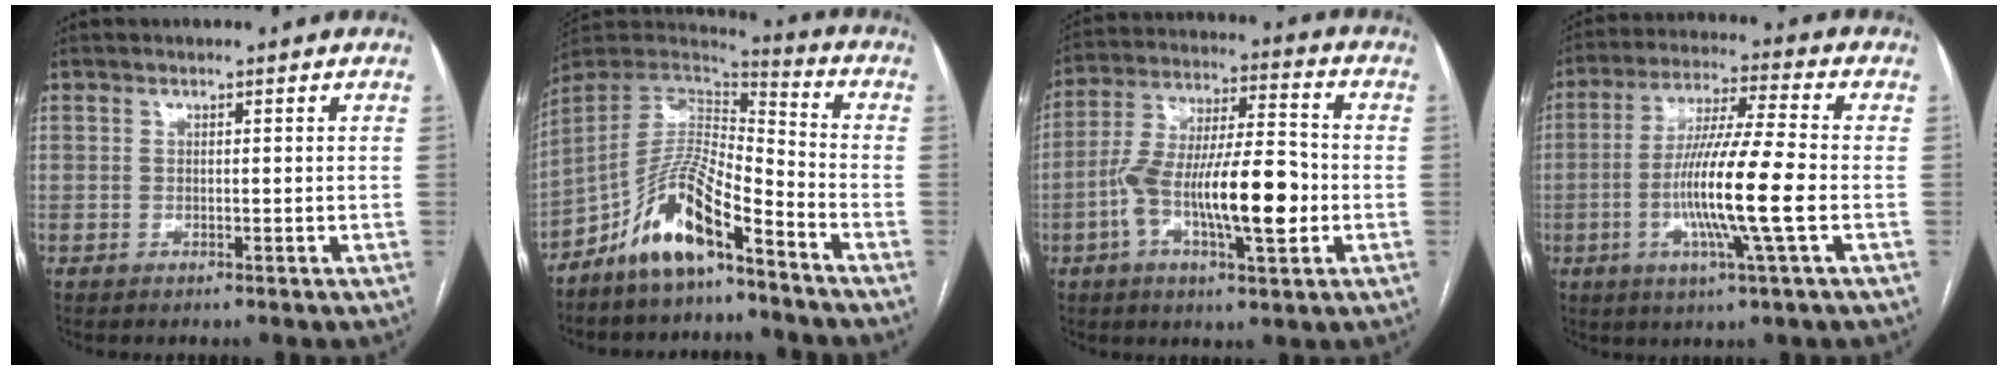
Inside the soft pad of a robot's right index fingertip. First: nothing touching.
{"total": 12.0, "force": [-8.3, 2.5, 8.3], "torque": [-0.162, 0.017, -0.152]}
{"total": 16.0, "force": [-3.7, 3.6, 15.1], "torque": [-0.278, 0.014, -0.062]}
{"total": 13.2, "force": [-2.8, -0.5, 12.9], "torque": [-0.245, -0.009, -0.059]}